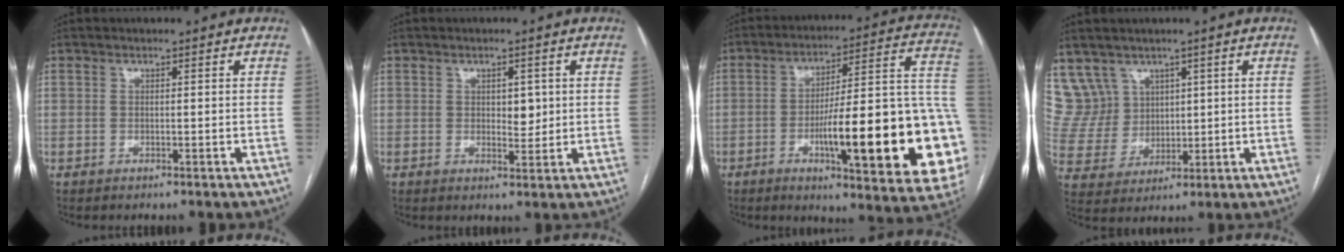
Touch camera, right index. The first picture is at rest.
{"total": 3.1, "force": [0.6, 1.6, 2.5], "torque": [-0.033, -0.004, 0.011]}
{"total": 27.7, "force": [-6.6, 3.7, 26.6], "torque": [-0.279, 0.003, -0.091]}
{"total": 7.7, "force": [4.8, 6.0, 0.0], "torque": [-0.010, 0.027, 0.114]}